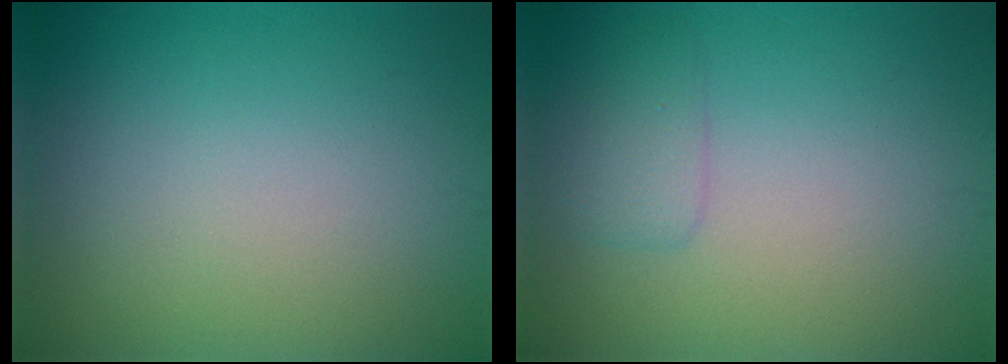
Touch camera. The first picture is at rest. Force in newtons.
{"total": 1.7, "press": 1.7, "slide": 0.1}